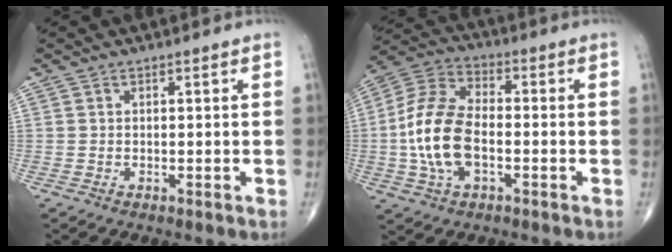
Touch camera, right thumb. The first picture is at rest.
{"total": 14.1, "force": [-2.4, 7.9, 11.5], "torque": [-0.236, 0.027, -0.050]}